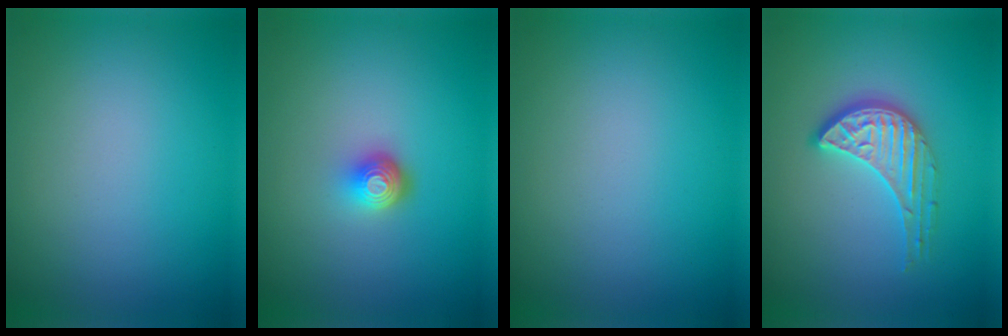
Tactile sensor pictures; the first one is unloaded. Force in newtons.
{"total": 2.3, "press": 1.5, "slide": 1.7}
{"total": 0.0}
{"total": 3.2, "press": 2.9, "slide": 1.2}